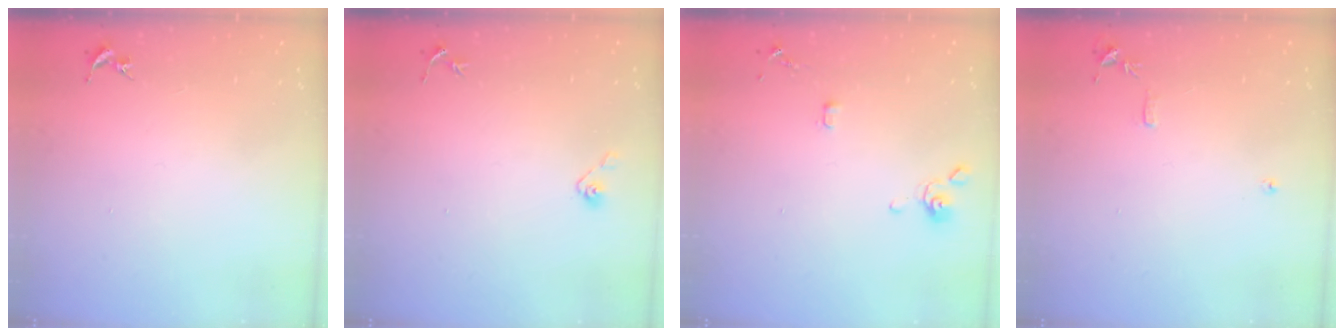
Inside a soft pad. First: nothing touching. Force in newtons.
{"total": 4.1, "press": 3.9, "slide": 1.2}
{"total": 3.4, "press": 3.4, "slide": 0.7}
{"total": 7.8, "press": 7.8, "slide": 0.8}